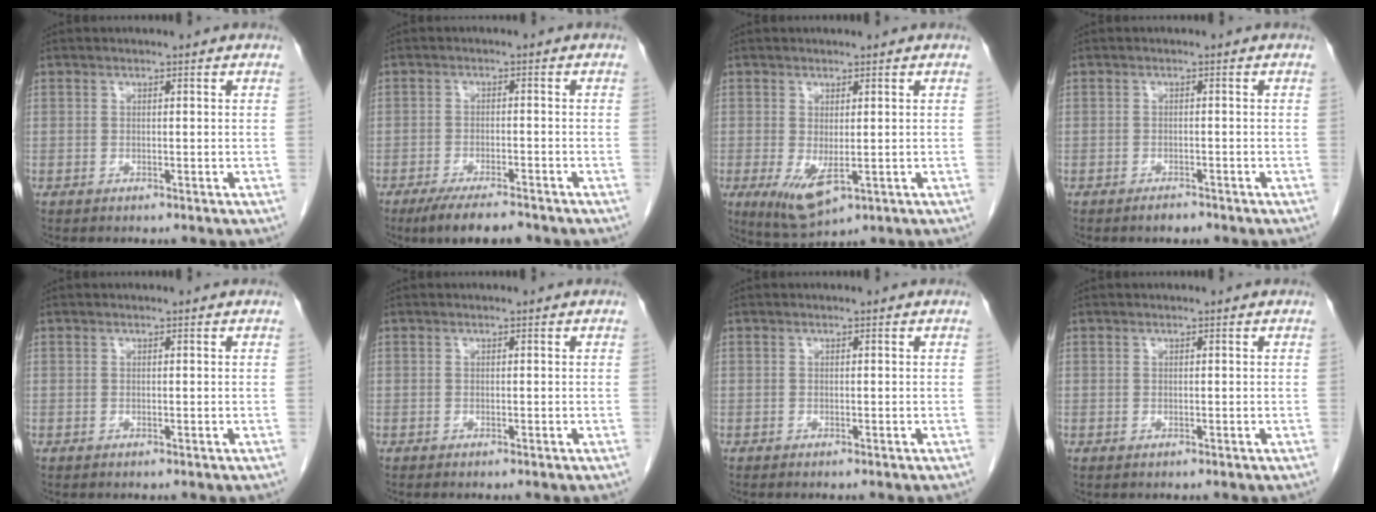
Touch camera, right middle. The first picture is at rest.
{"total": 7.0, "force": [-5.6, 1.5, 4.0], "torque": [-0.061, -0.012, -0.091]}
{"total": 5.6, "force": [-1.2, 2.2, 5.0], "torque": [-0.098, -0.019, -0.002]}
{"total": 1.4, "force": [-1.2, 0.4, 0.6], "torque": [-0.012, 0.000, -0.016]}
{"total": 0.0}
{"total": 0.6, "force": [-0.5, 0.0, 0.3], "torque": [0.000, 0.000, -0.008]}
{"total": 0.9, "force": [-0.8, 0.0, 0.4], "torque": [-0.004, 0.000, -0.011]}
{"total": 0.0}